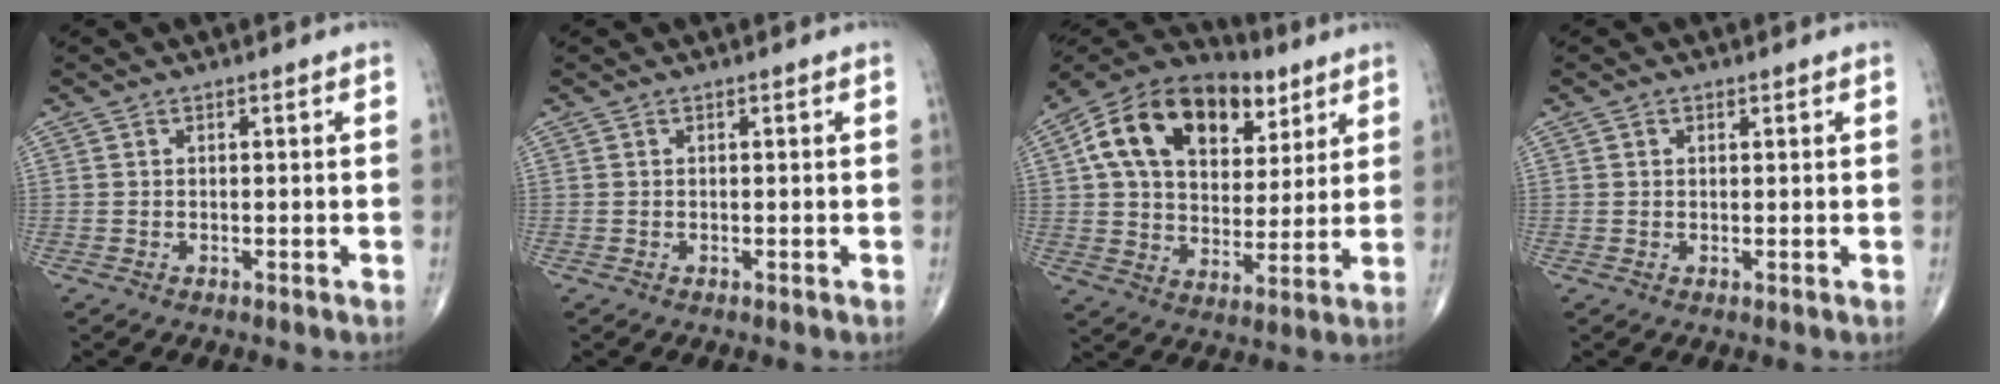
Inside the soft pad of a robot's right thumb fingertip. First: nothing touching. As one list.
[{"total": 0.0}, {"total": 22.6, "force": [8.8, 14.7, 14.7], "torque": [-0.223, 0.004, 0.141]}, {"total": 0.8, "force": [0.4, 0.7, 0.2], "torque": [0.001, -0.002, 0.005]}]